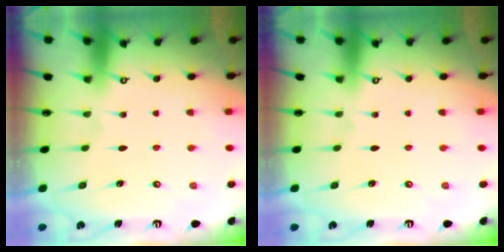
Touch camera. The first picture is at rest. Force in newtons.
{"total": 0.0}